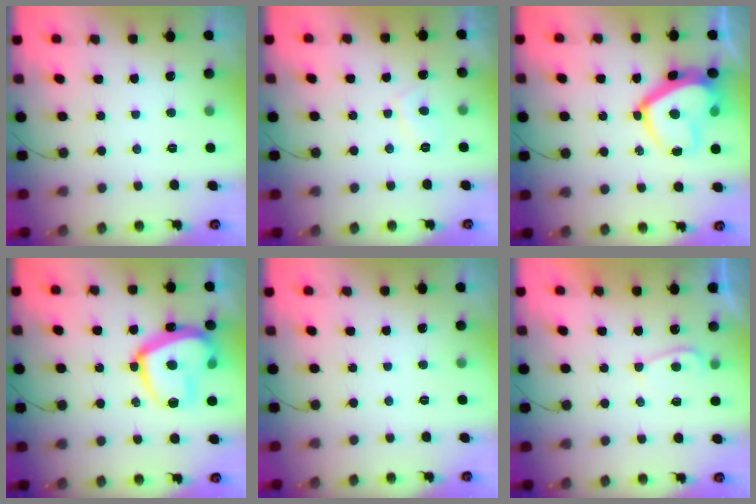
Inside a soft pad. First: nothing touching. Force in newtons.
{"total": 2.8, "press": 2.6, "slide": 0.8}
{"total": 13.9, "press": 13.9, "slide": 0.8}
{"total": 18.7, "press": 18.6, "slide": 2.1}
{"total": 0.0}
{"total": 4.3, "press": 4.2, "slide": 0.5}